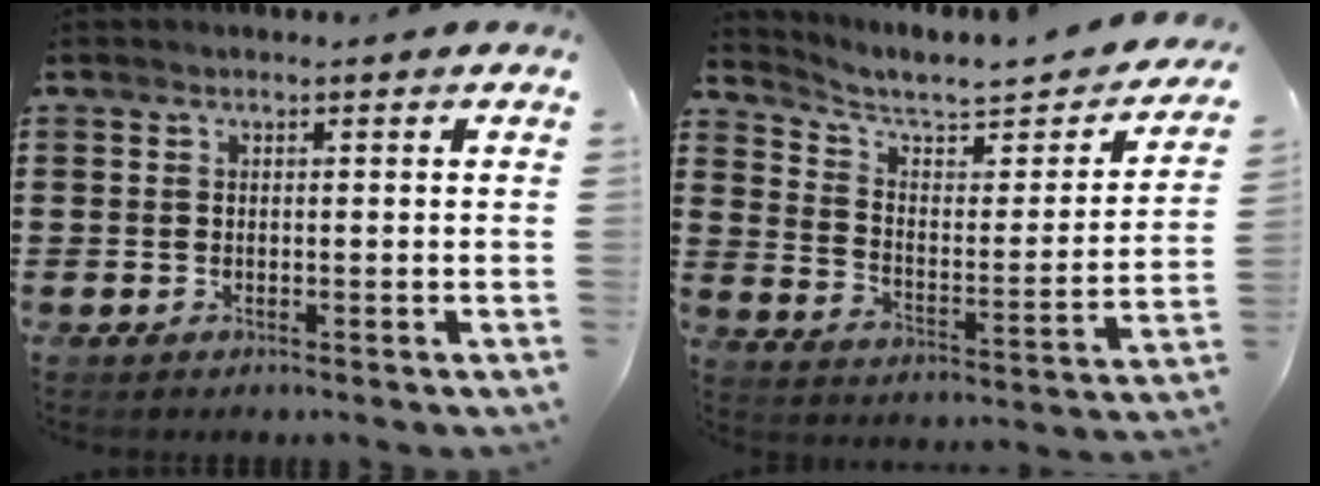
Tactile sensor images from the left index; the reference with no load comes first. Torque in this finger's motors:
{"motor_torque": [2.14, 0.00, 0.01, 0.00]}